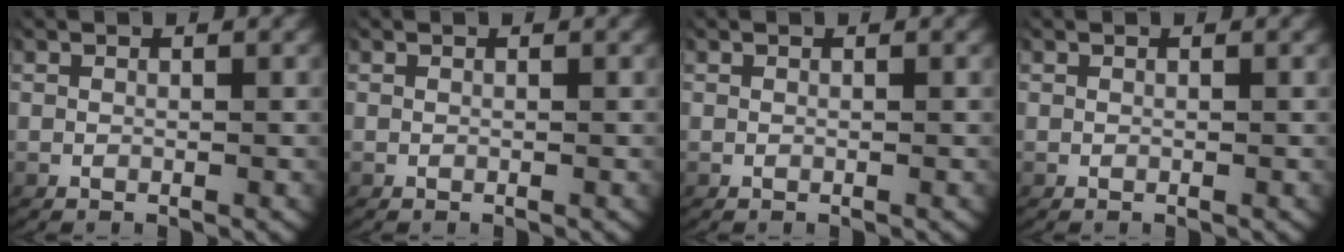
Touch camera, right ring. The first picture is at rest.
{"total": 0.0}
{"total": 0.0}
{"total": 0.0}